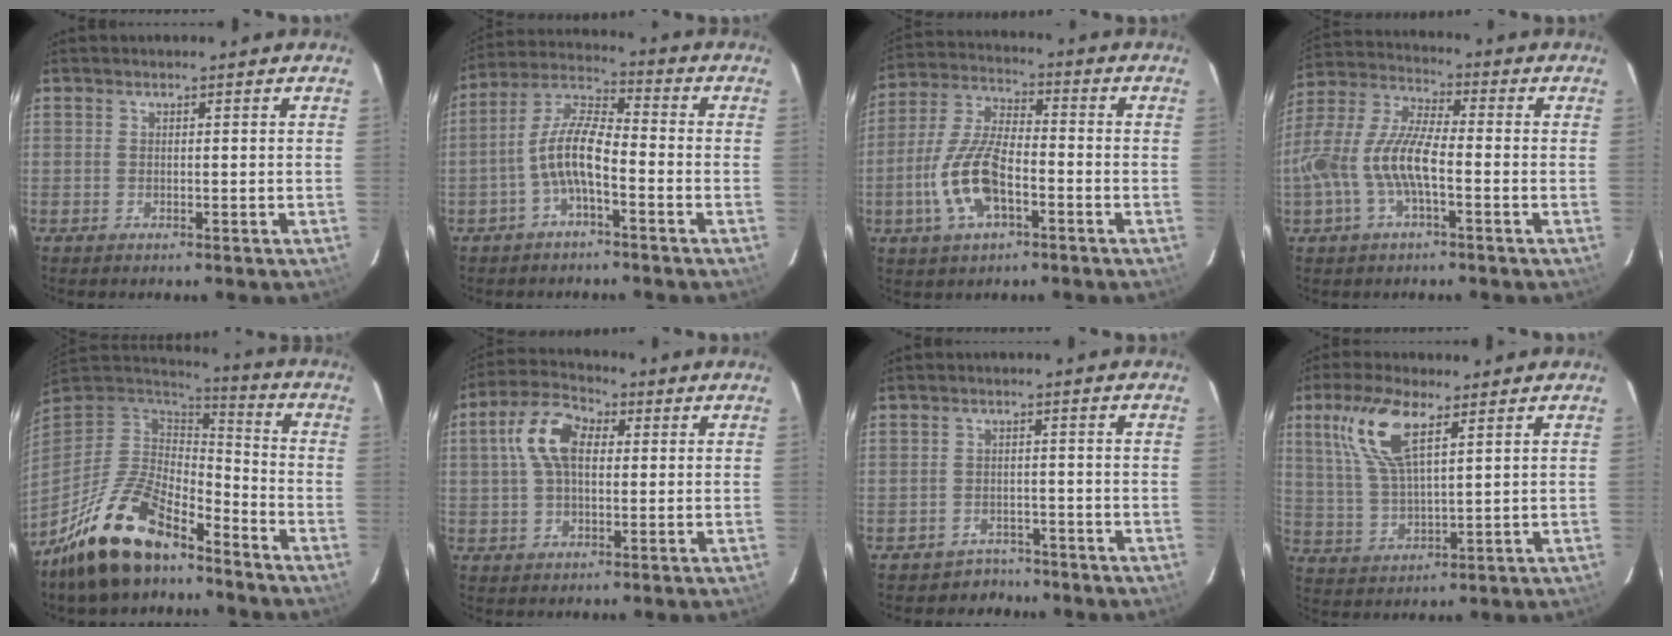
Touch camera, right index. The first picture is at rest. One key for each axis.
{"total": 10.0, "fx": -3.5, "fy": 3.2, "fz": 8.7, "tx": -0.189, "ty": 0.014, "tz": -0.069}
{"total": 12.8, "fx": -4.5, "fy": 5.4, "fz": 10.8, "tx": -0.233, "ty": 0.001, "tz": -0.085}
{"total": 13.1, "fx": -3.5, "fy": 4.3, "fz": 11.9, "tx": -0.255, "ty": 0.003, "tz": -0.068}
{"total": 18.0, "fx": -12.8, "fy": 6.8, "fz": 10.6, "tx": -0.220, "ty": -0.017, "tz": -0.234}
{"total": 10.0, "fx": 1.9, "fy": 5.9, "fz": 7.9, "tx": -0.158, "ty": 0.027, "tz": 0.032}
{"total": 4.8, "fx": -3.8, "fy": 2.9, "fz": -0.4, "tx": 0.000, "ty": 0.019, "tz": -0.057}
{"total": 11.4, "fx": 5.6, "fy": 3.7, "fz": 9.1, "tx": -0.190, "ty": 0.012, "tz": 0.119}